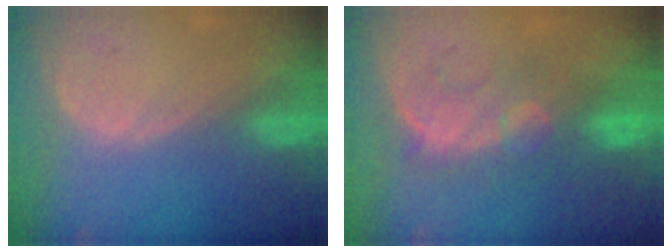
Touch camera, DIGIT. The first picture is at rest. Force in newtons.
{"total": 8.1, "press": 7.9, "slide": 1.8}